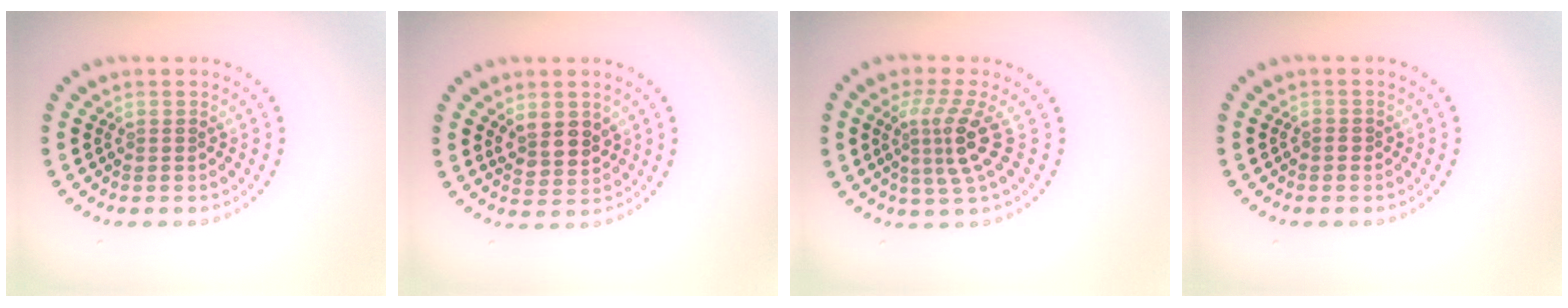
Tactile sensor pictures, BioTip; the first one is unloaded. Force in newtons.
{"total": 2.8, "press": 2.6, "slide": 1.1}
{"total": 3.7, "press": 2.5, "slide": 2.8}
{"total": 0.5, "press": 0.3, "slide": 0.4}